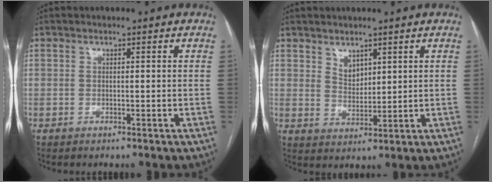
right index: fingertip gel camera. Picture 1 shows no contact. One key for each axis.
{"total": 3.3, "fx": 2.1, "fy": 1.9, "fz": 1.6, "tx": -0.031, "ty": -0.005, "tz": 0.050}